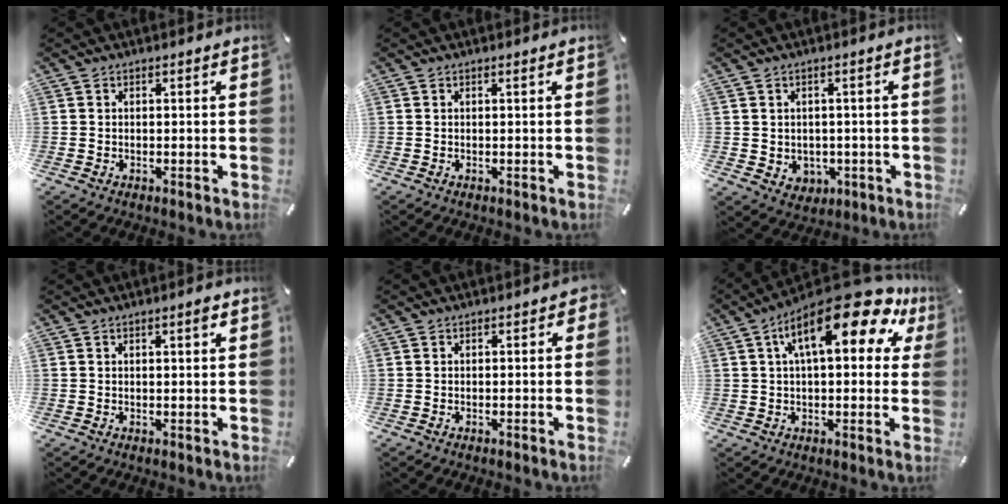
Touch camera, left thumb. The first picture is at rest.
{"total": 0.0}
{"total": 4.0, "force": [1.0, 3.9, 0.3], "torque": [0.000, -0.005, 0.018]}
{"total": 1.5, "force": [0.7, 0.3, 1.3], "torque": [-0.024, 0.002, 0.010]}
{"total": 0.9, "force": [-0.4, 0.7, 0.4], "torque": [-0.007, 0.003, -0.009]}
{"total": 19.8, "force": [8.7, 7.2, 16.3], "torque": [-0.265, -0.041, 0.133]}